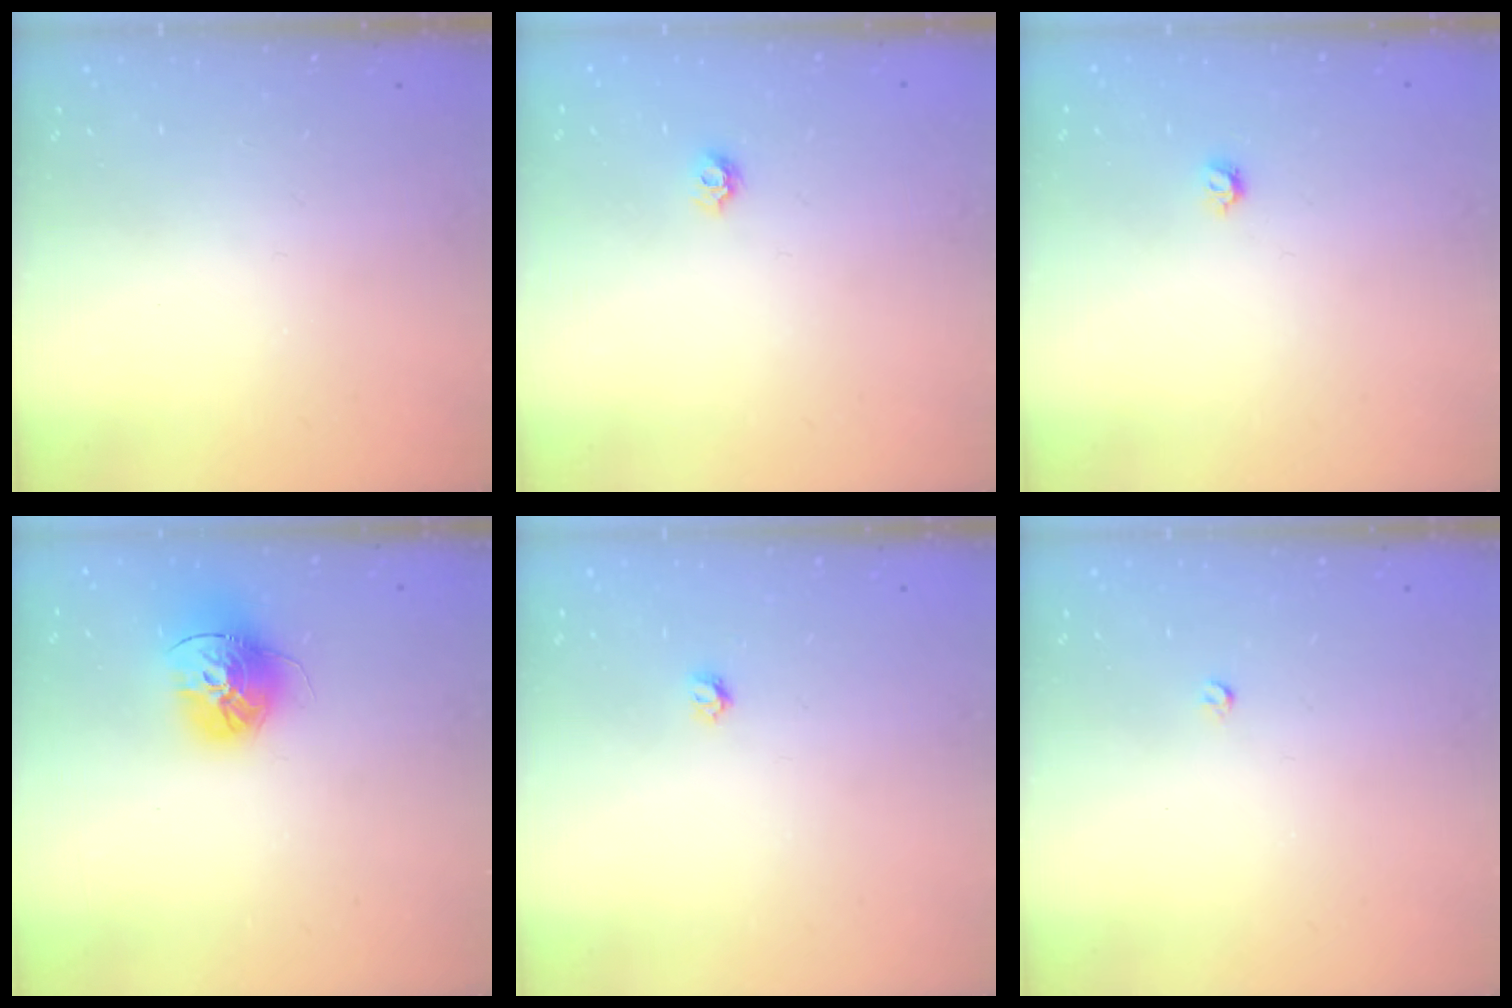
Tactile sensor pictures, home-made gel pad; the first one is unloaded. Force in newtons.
{"total": 5.9, "press": 5.8, "slide": 0.7}
{"total": 3.6, "press": 3.6, "slide": 0.7}
{"total": 15.1, "press": 15.0, "slide": 1.5}
{"total": 3.3, "press": 3.3, "slide": 0.3}
{"total": 2.6, "press": 2.5, "slide": 0.4}